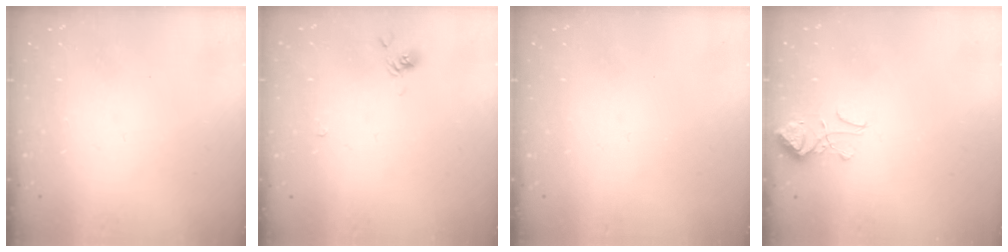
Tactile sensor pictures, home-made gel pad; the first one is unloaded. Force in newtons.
{"total": 2.9, "press": 2.8, "slide": 0.5}
{"total": 0.0}
{"total": 2.9, "press": 2.8, "slide": 0.8}